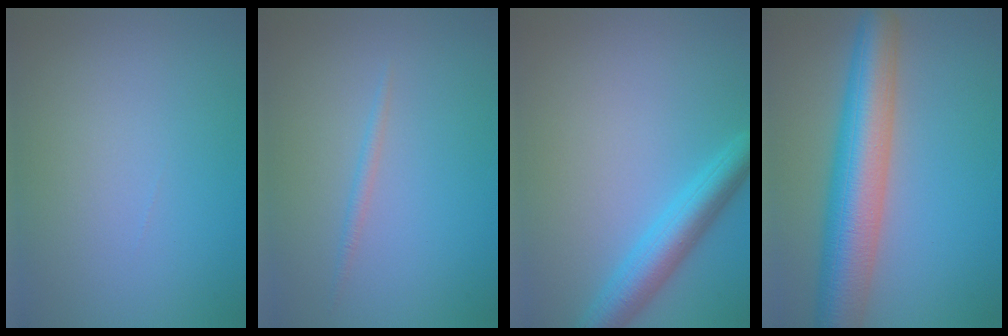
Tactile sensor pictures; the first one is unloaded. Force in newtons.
{"total": 0.8, "press": 0.8, "slide": 0.0}
{"total": 4.5, "press": 4.5, "slide": 0.1}
{"total": 9.0, "press": 8.9, "slide": 0.3}